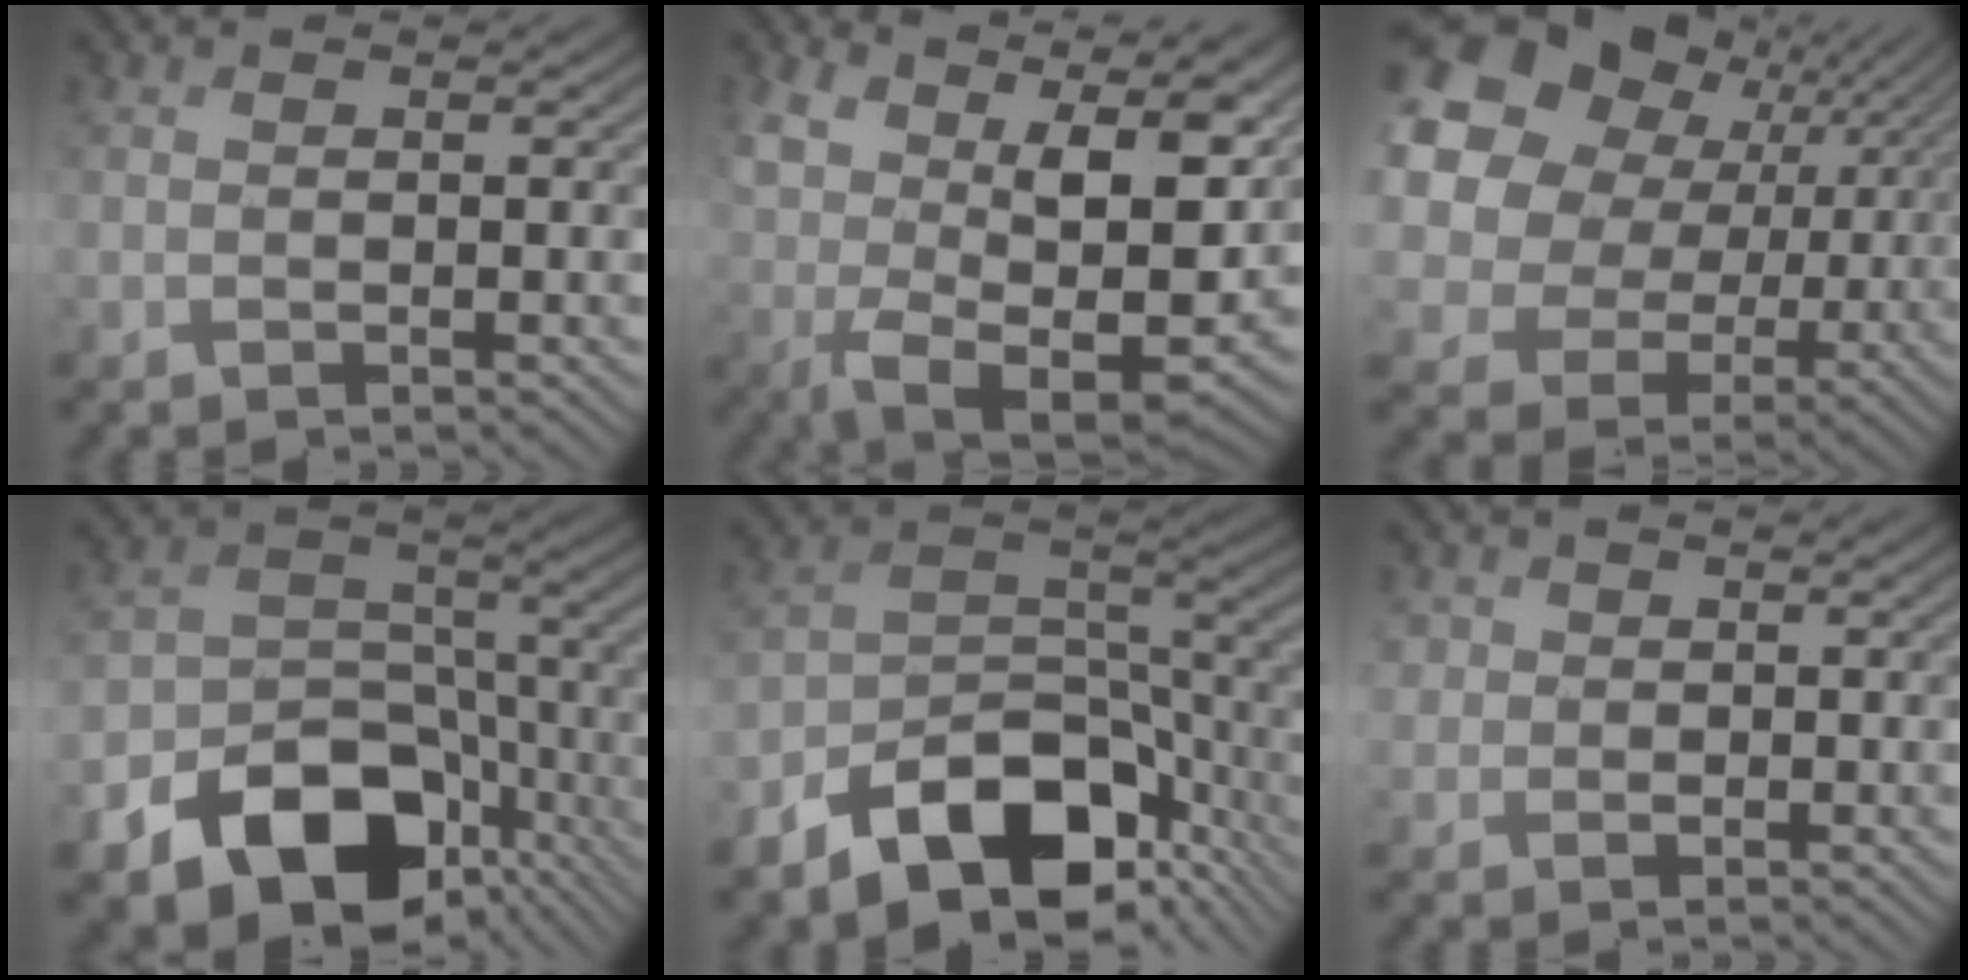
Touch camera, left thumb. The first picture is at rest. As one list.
[{"total": 17.0, "force": [5.1, 9.5, 13.1], "torque": [-0.252, -0.020, 0.110]}, {"total": 21.1, "force": [7.6, 16.8, 10.2], "torque": [-0.291, 0.043, 0.131]}, {"total": 16.1, "force": [-9.3, 10.5, 7.8], "torque": [-0.164, -0.039, -0.142]}, {"total": 13.8, "force": [-8.4, 7.7, 7.9], "torque": [-0.146, -0.015, -0.154]}, {"total": 1.9, "force": [0.7, 1.8, 0.3], "torque": [-0.009, -0.002, 0.013]}]